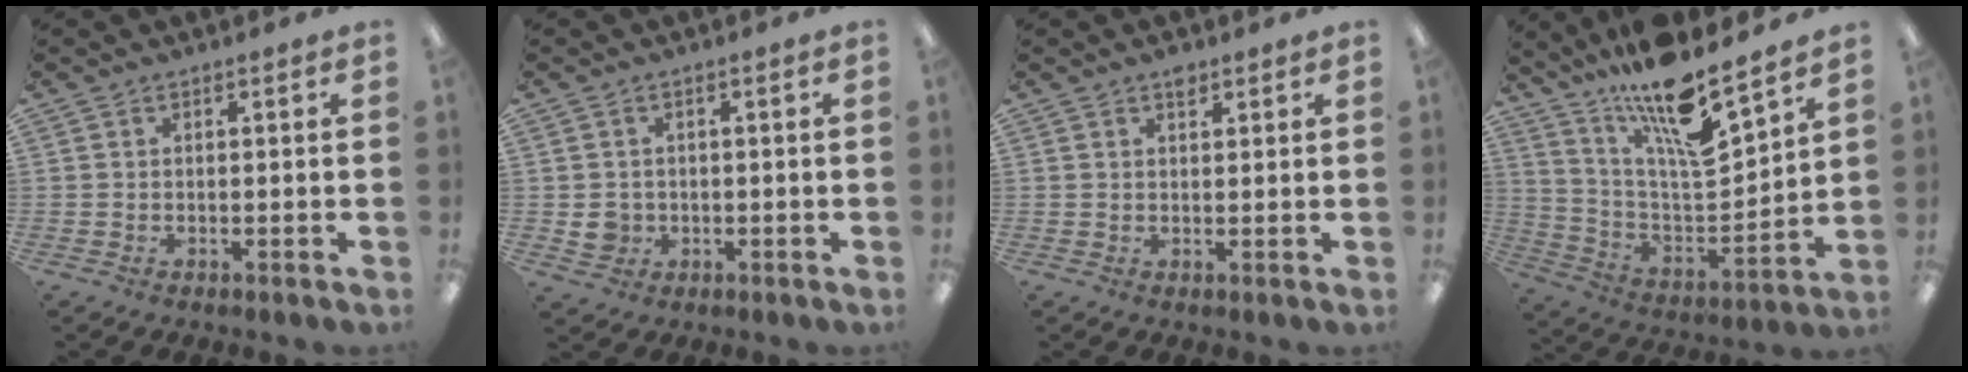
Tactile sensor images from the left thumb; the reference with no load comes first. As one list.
[{"total": 3.6, "force": [-0.2, 3.4, 1.1], "torque": [-0.014, 0.004, -0.002]}, {"total": 2.1, "force": [1.5, 1.1, 1.0], "torque": [-0.006, -0.005, 0.024]}, {"total": 17.1, "force": [13.4, 3.6, 10.0], "torque": [-0.190, -0.097, 0.230]}]